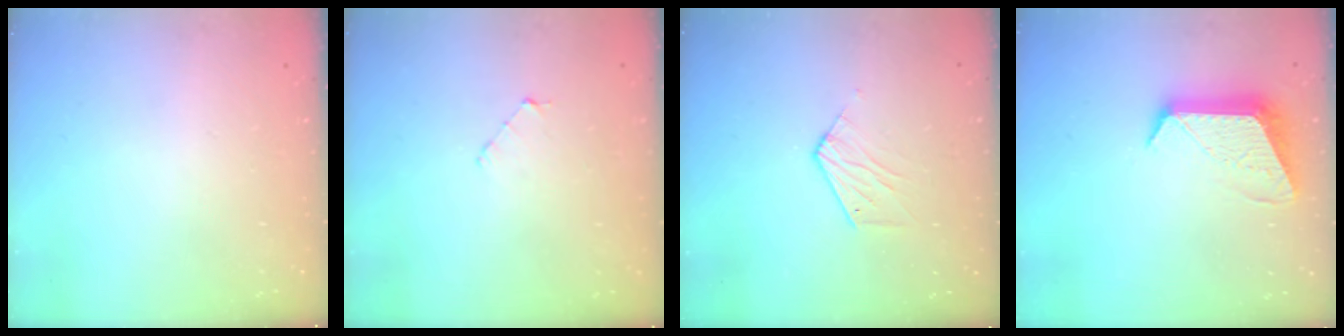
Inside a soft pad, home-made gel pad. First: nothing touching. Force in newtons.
{"total": 2.9, "press": 2.9, "slide": 0.3}
{"total": 5.3, "press": 5.3, "slide": 0.5}
{"total": 11.6, "press": 11.5, "slide": 0.7}